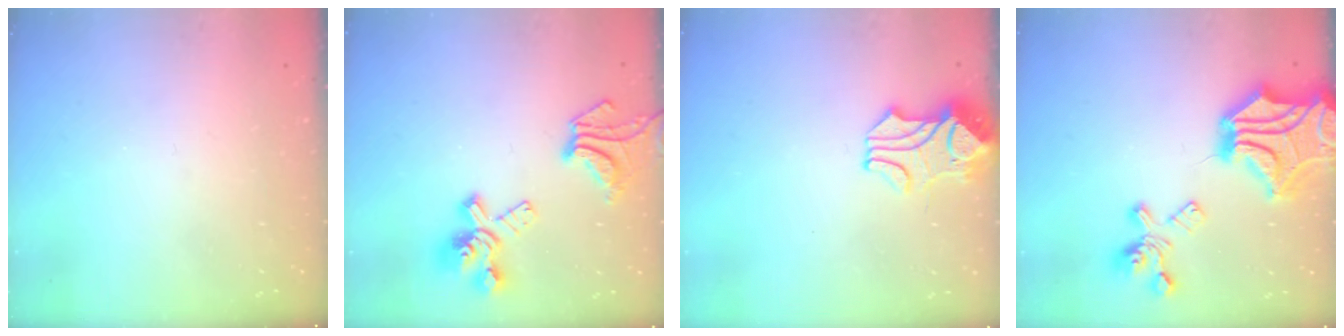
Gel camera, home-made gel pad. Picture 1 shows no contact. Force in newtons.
{"total": 8.7, "press": 8.3, "slide": 2.6}
{"total": 2.3, "press": 2.0, "slide": 1.2}
{"total": 18.2, "press": 17.3, "slide": 5.5}